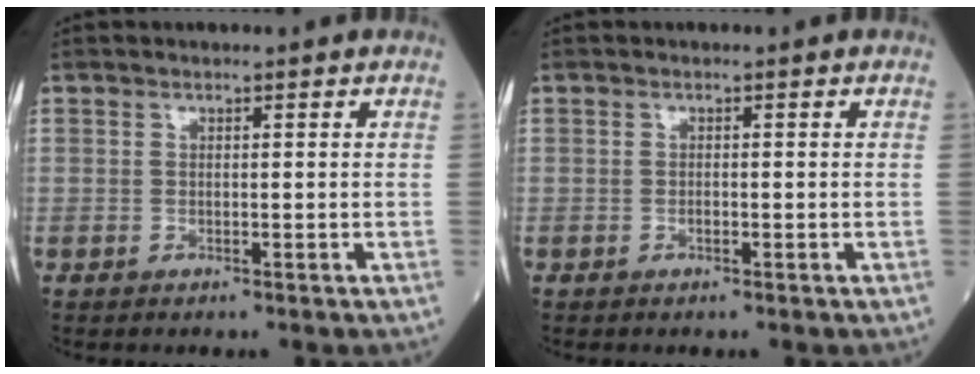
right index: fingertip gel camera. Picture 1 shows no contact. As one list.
[{"total": 0.6, "force": [-0.2, 0.2, 0.5], "torque": [-0.013, -0.001, -0.003]}]